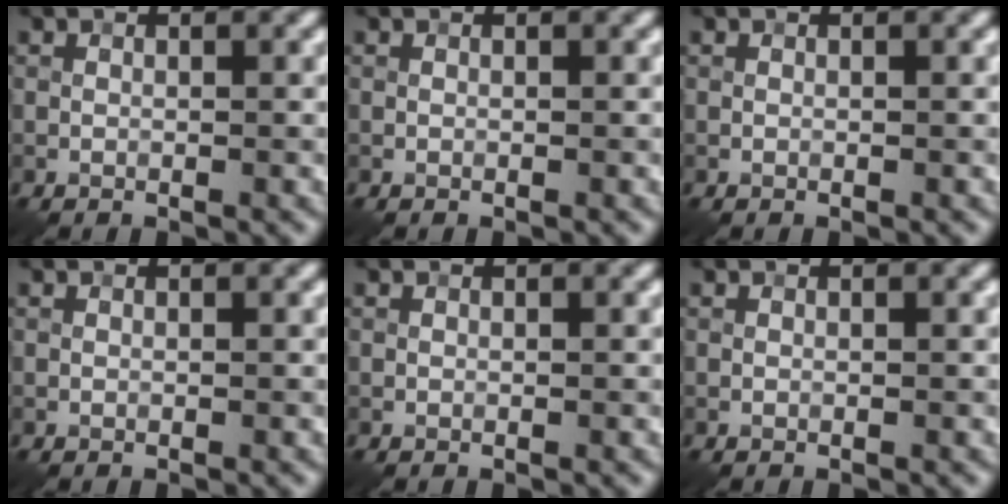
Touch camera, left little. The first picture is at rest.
{"total": 0.0}
{"total": 0.0}
{"total": 0.0}
{"total": 0.0}
{"total": 0.0}